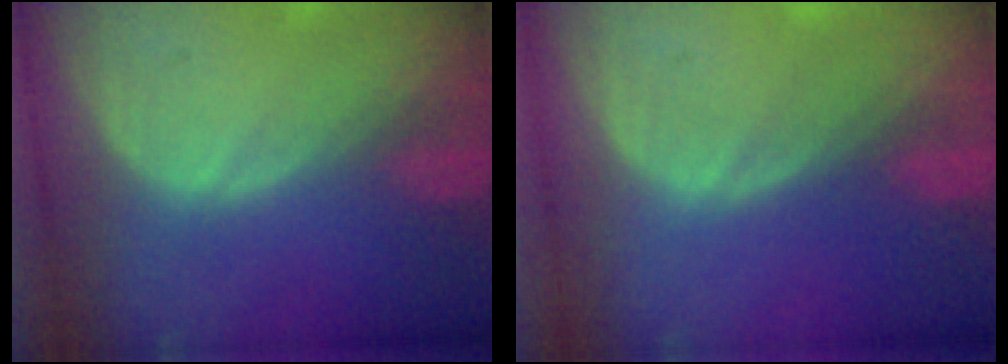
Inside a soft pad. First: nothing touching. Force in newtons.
{"total": 0.0}